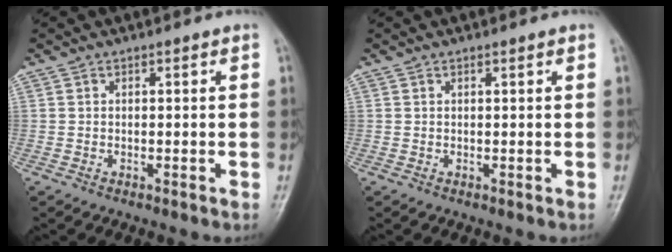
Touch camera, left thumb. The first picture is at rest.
{"total": 0.5, "force": [0.3, 0.0, 0.4], "torque": [-0.008, -0.001, 0.006]}